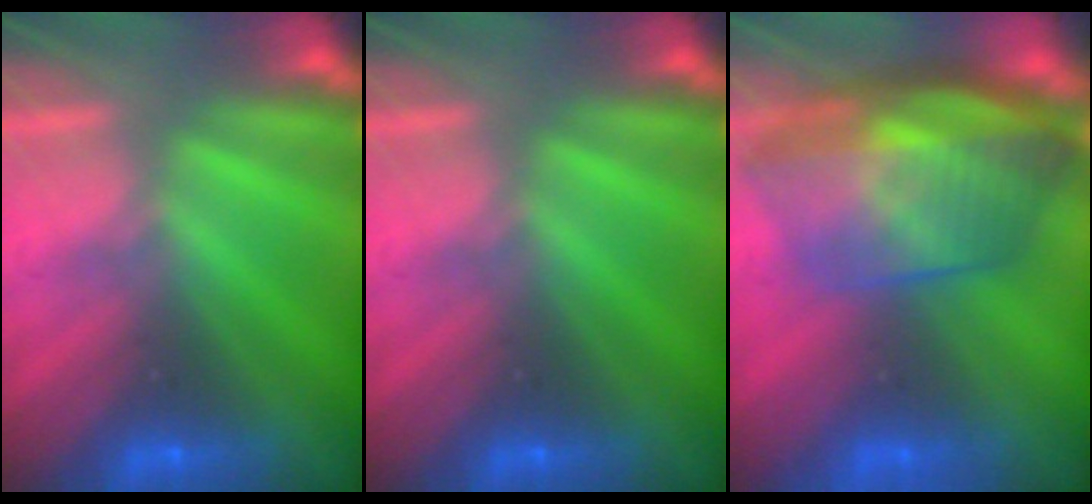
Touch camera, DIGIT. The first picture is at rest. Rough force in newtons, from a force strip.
{"total": 0.0}
{"total": 7.7}